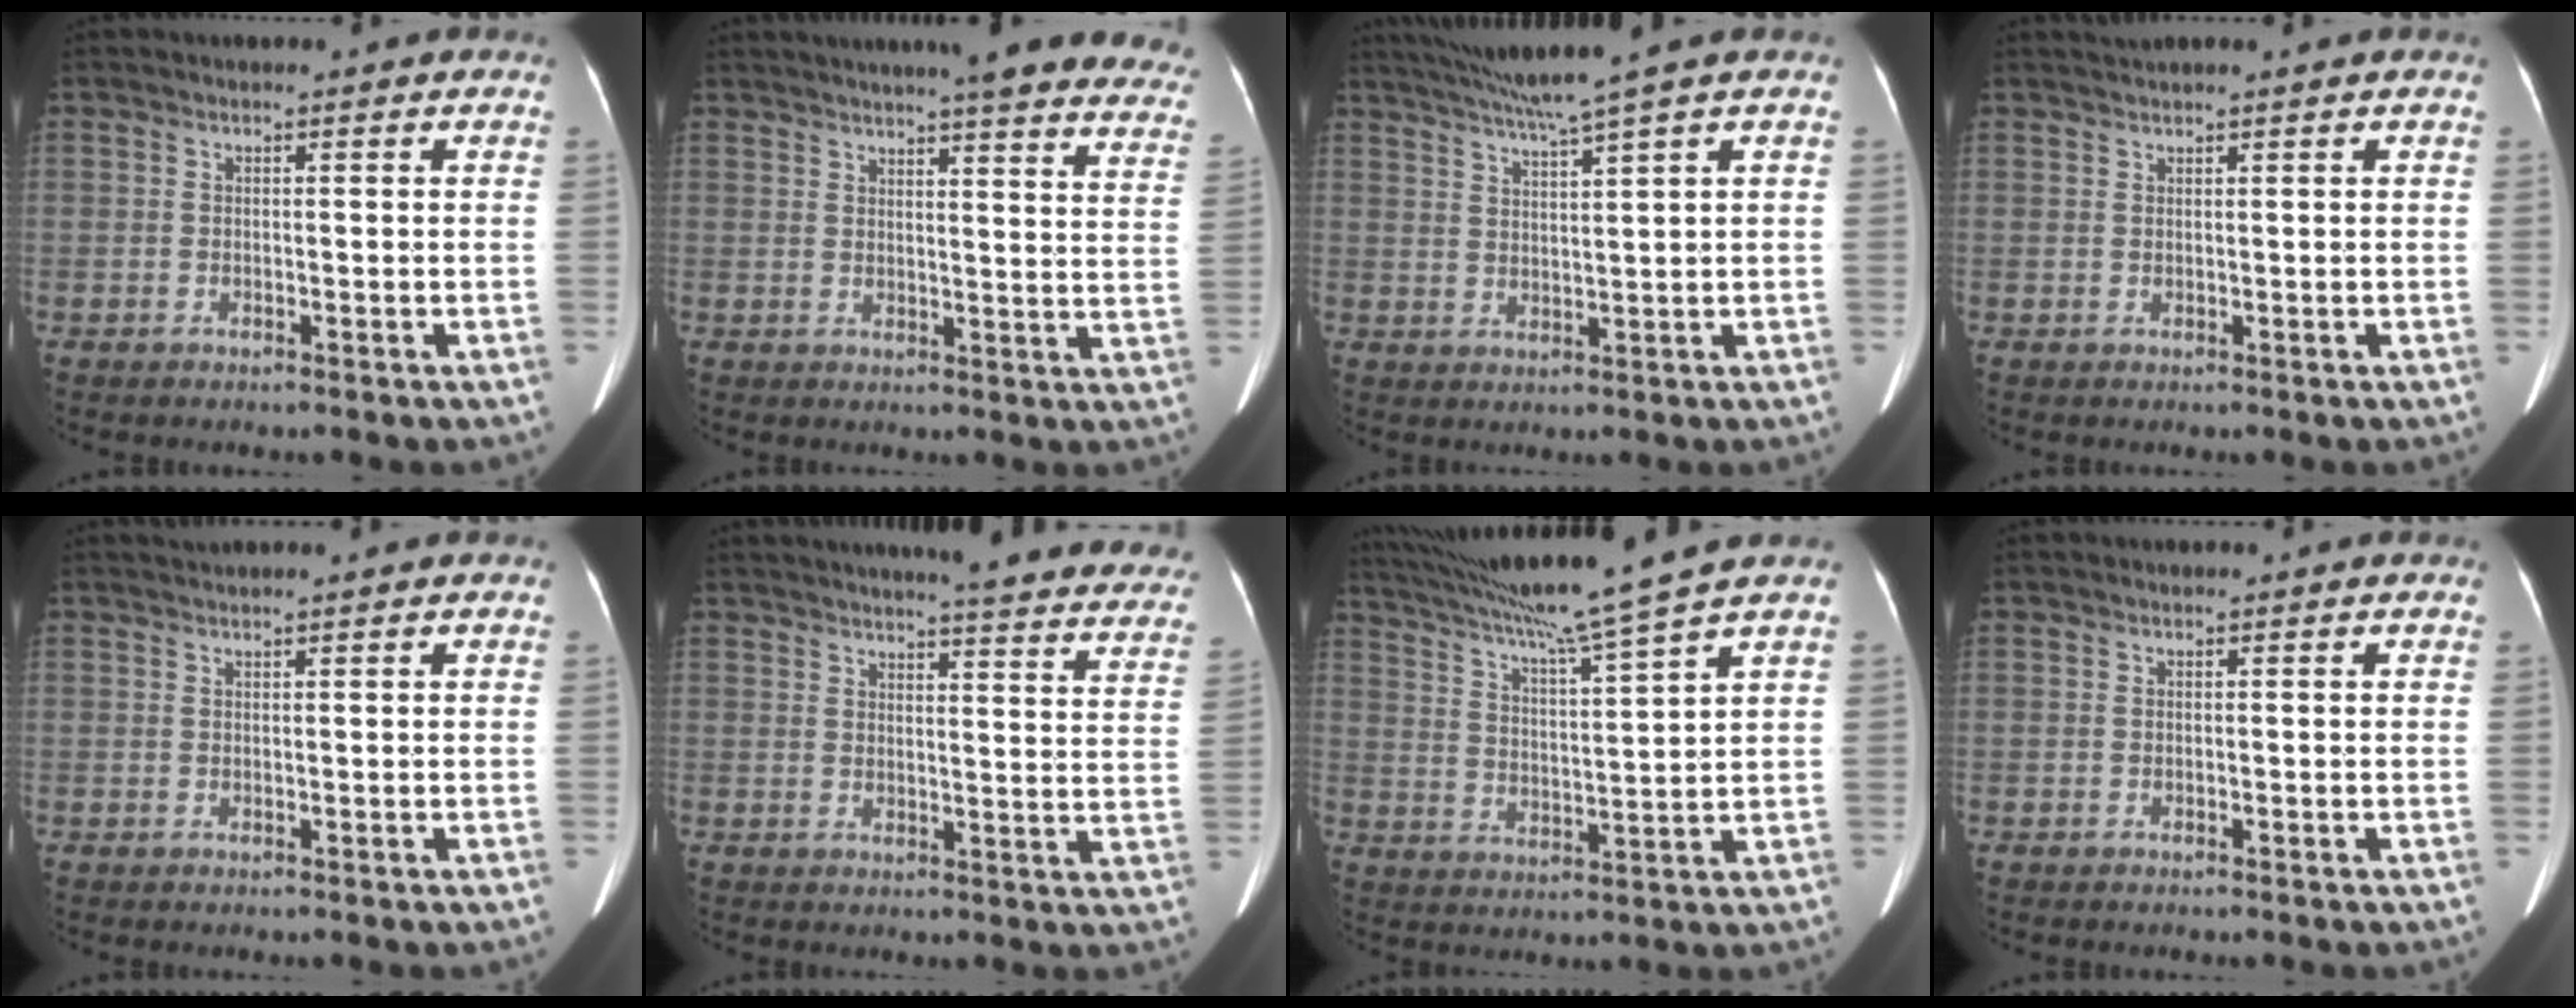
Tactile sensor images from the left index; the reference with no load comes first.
{"total": 26.3, "force": [23.5, 2.7, 11.7], "torque": [-0.151, -0.054, 0.259]}
{"total": 7.0, "force": [5.6, -2.0, 3.7], "torque": [-0.065, 0.006, 0.102]}
{"total": 2.1, "force": [1.9, -0.4, 0.8], "torque": [-0.011, 0.025, 0.039]}
{"total": 1.7, "force": [1.5, -0.3, 0.6], "torque": [-0.008, 0.022, 0.034]}
{"total": 27.8, "force": [25.4, 2.9, 10.9], "torque": [-0.144, -0.073, 0.281]}
{"total": 14.3, "force": [12.0, -3.0, 7.2], "torque": [-0.126, -0.012, 0.196]}
{"total": 0.0}